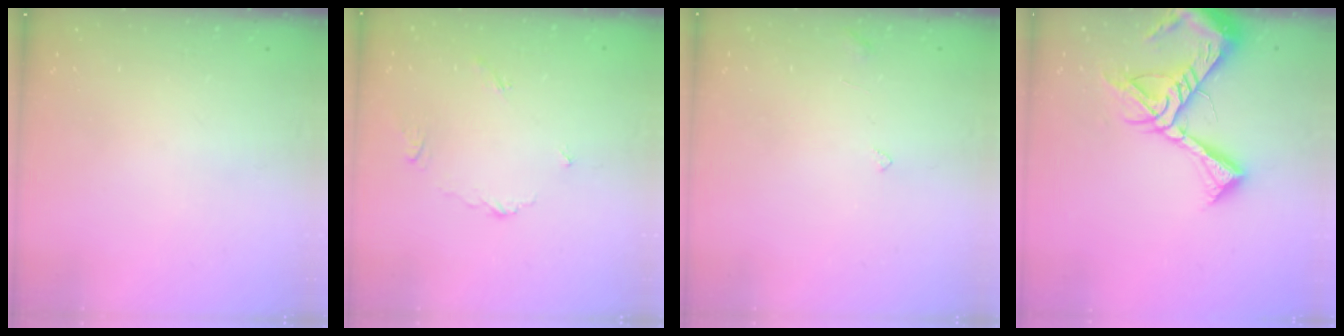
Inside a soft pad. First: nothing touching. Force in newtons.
{"total": 4.0, "press": 4.0, "slide": 0.3}
{"total": 3.4, "press": 3.4, "slide": 0.4}
{"total": 16.0, "press": 15.9, "slide": 1.6}